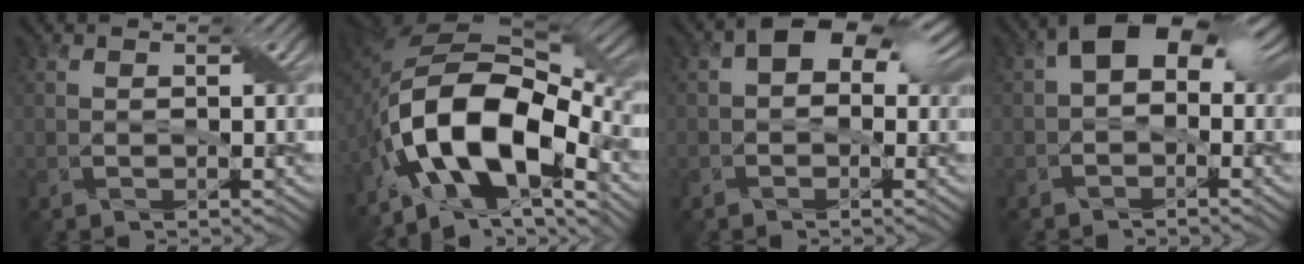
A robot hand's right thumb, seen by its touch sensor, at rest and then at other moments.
{"total": 16.4, "force": [-6.9, 8.2, 12.4], "torque": [-0.238, -0.006, -0.141]}
{"total": 8.4, "force": [2.1, 5.6, 5.9], "torque": [-0.071, 0.040, 0.000]}
{"total": 7.7, "force": [1.3, 4.8, 5.8], "torque": [-0.093, 0.017, 0.006]}